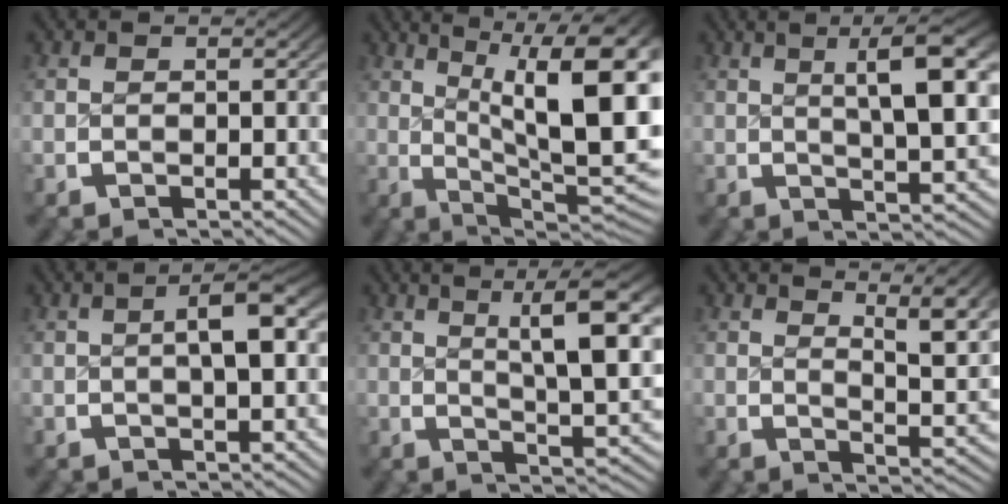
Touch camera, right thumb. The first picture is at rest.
{"total": 14.2, "force": [1.9, 7.8, 11.7], "torque": [-0.165, -0.032, 0.043]}
{"total": 7.7, "force": [2.3, 2.3, 7.0], "torque": [-0.092, 0.011, 0.036]}
{"total": 4.6, "force": [0.6, 1.5, 4.3], "torque": [-0.066, 0.010, 0.006]}
{"total": 9.2, "force": [2.4, 3.5, 8.2], "torque": [-0.107, -0.001, 0.038]}
{"total": 6.0, "force": [2.4, 2.1, 5.0], "torque": [-0.057, -0.009, 0.039]}